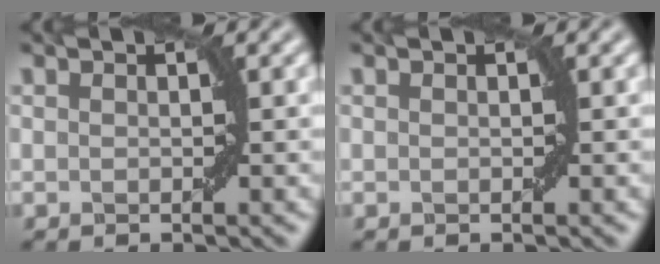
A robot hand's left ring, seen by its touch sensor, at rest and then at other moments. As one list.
[{"total": 0.0}]